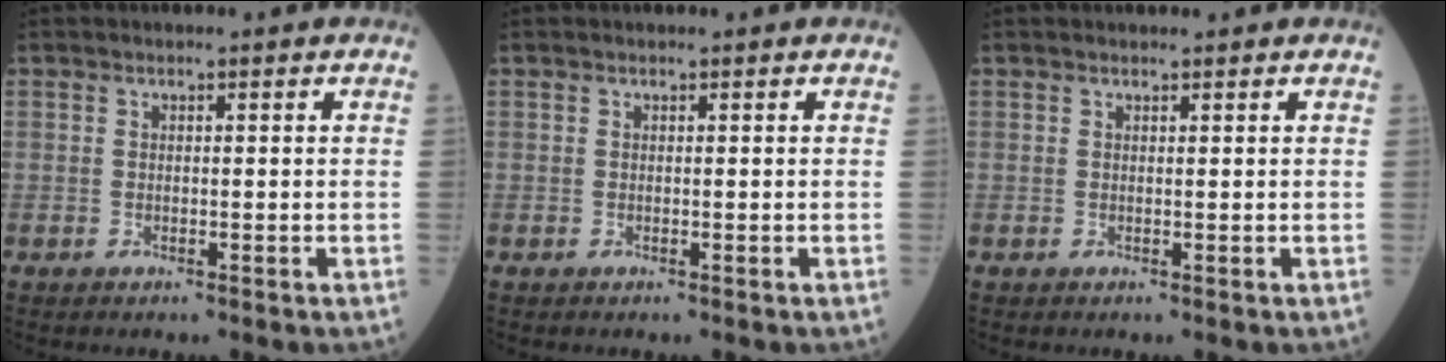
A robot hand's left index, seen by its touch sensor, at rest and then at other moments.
{"total": 0.0}
{"total": 0.7, "force": [0.7, 0.1, 0.2], "torque": [-0.006, 0.003, 0.010]}